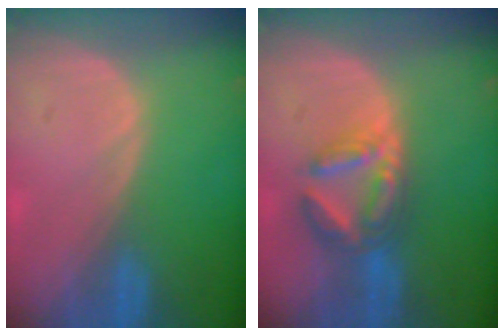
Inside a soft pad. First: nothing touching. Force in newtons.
{"total": 6.9, "press": 6.1, "slide": 3.4}